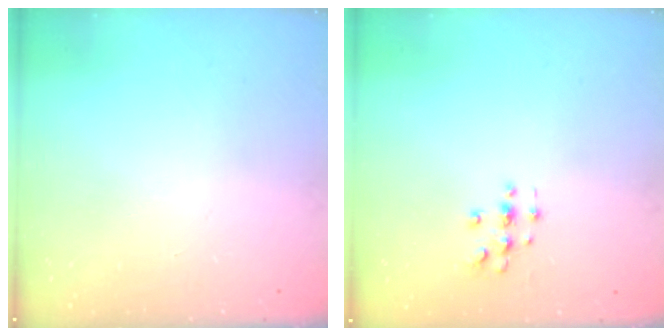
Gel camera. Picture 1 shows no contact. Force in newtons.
{"total": 3.0, "press": 3.0, "slide": 0.3}